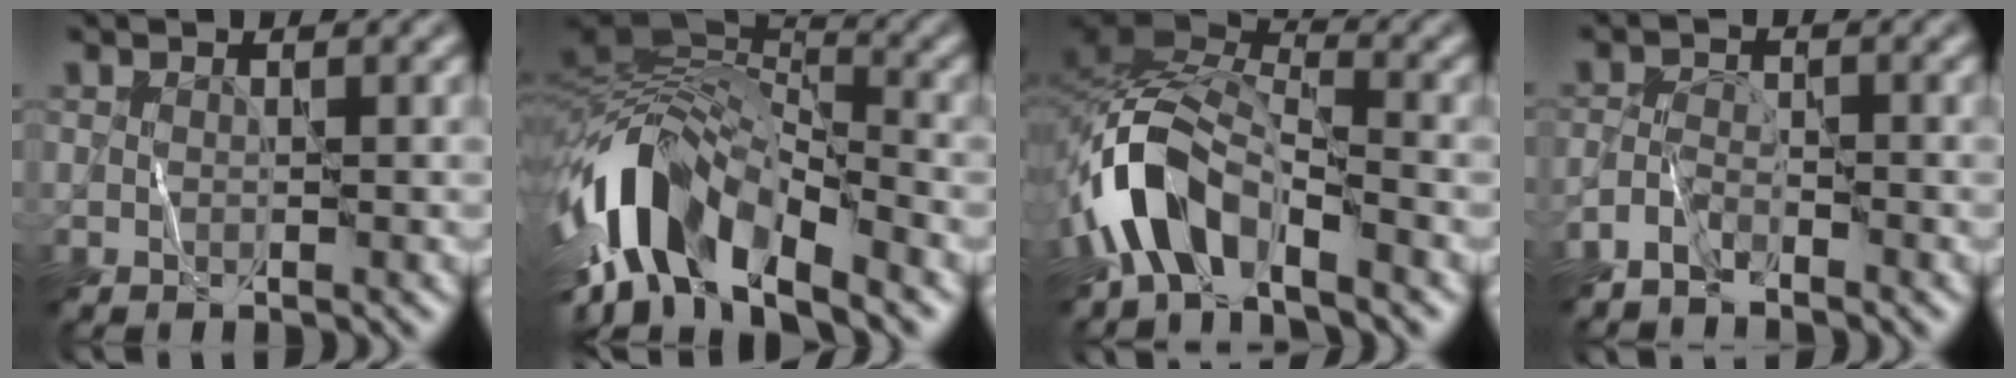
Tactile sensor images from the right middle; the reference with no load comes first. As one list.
[{"total": 11.9, "force": [-5.3, 5.2, 9.3], "torque": [-0.168, 0.010, -0.105]}, {"total": 6.9, "force": [-4.2, 3.2, 4.4], "torque": [-0.072, 0.004, -0.096]}, {"total": 2.2, "force": [-2.1, 0.5, 0.7], "torque": [-0.016, 0.003, -0.050]}]